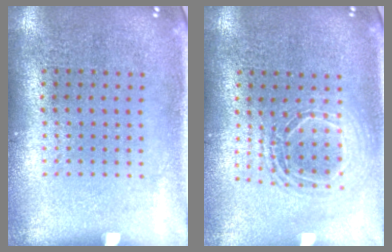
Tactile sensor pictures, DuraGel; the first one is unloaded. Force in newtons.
{"total": 1.6, "press": 1.3, "slide": 0.8}